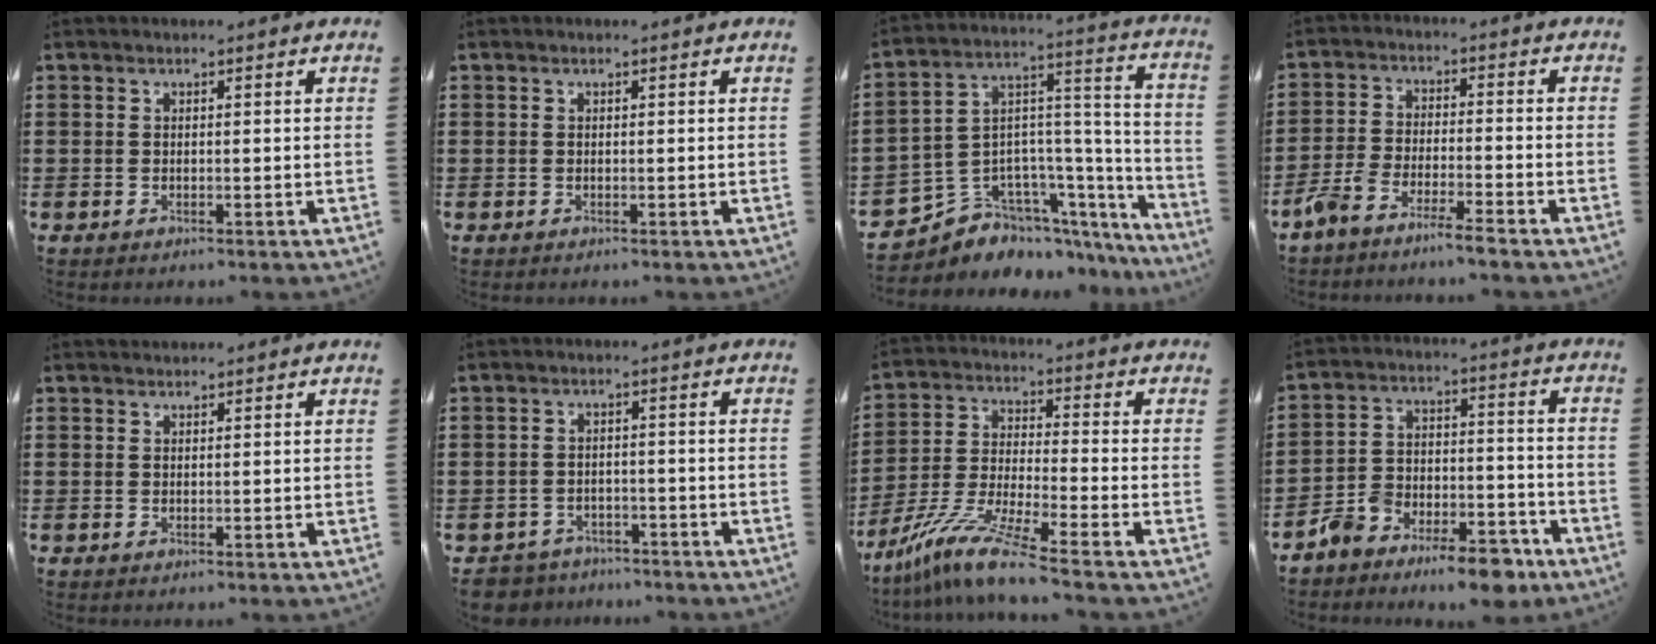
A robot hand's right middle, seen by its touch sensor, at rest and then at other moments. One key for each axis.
{"total": 0.0}
{"total": 6.2, "fx": -4.6, "fy": 4.2, "fz": 0.1, "tx": -0.022, "ty": -0.011, "tz": -0.086}
{"total": 5.0, "fx": -4.8, "fy": -0.2, "fz": 1.6, "tx": -0.046, "ty": -0.009, "tz": -0.097}
{"total": 0.7, "fx": 0.7, "fy": 0.1, "fz": 0.0, "tx": -0.002, "ty": -0.001, "tz": 0.013}
{"total": 3.5, "fx": -3.4, "fy": 0.8, "fz": -0.2, "tx": -0.013, "ty": -0.002, "tz": -0.077}
{"total": 9.6, "fx": -7.7, "fy": 0.0, "fz": 5.7, "tx": -0.126, "ty": -0.007, "tz": -0.158}
{"total": 9.1, "fx": -8.5, "fy": 2.0, "fz": 2.3, "tx": -0.040, "ty": 0.030, "tz": -0.165}